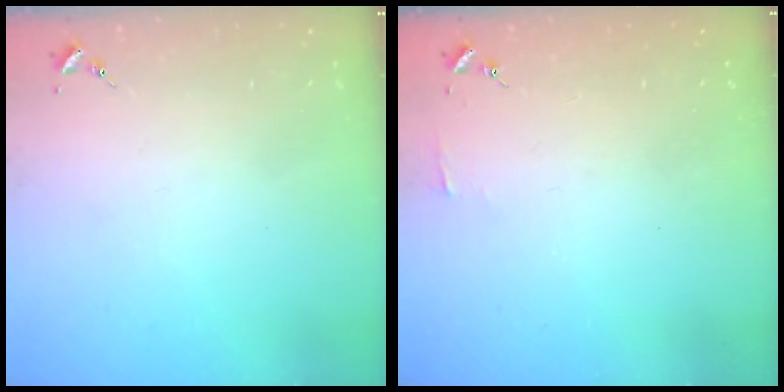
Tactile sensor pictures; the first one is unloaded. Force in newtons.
{"total": 2.9, "press": 2.9, "slide": 0.3}